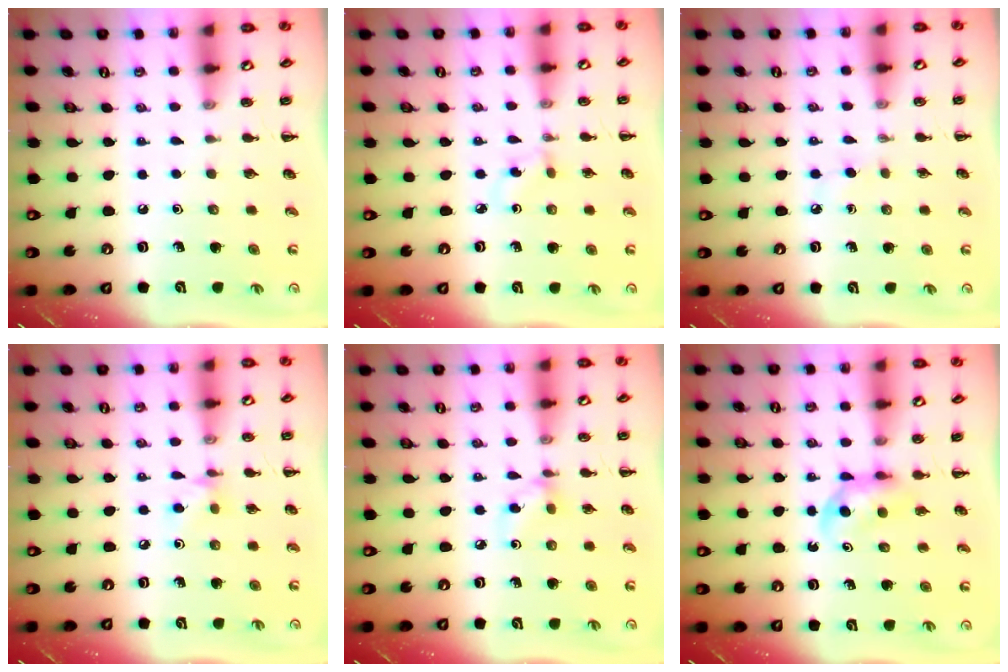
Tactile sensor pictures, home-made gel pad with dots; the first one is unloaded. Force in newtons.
{"total": 2.3, "press": 2.0, "slide": 1.1}
{"total": 2.4, "press": 2.2, "slide": 1.0}
{"total": 4.4, "press": 4.2, "slide": 1.2}
{"total": 3.1, "press": 2.9, "slide": 1.1}
{"total": 4.1, "press": 4.0, "slide": 0.9}